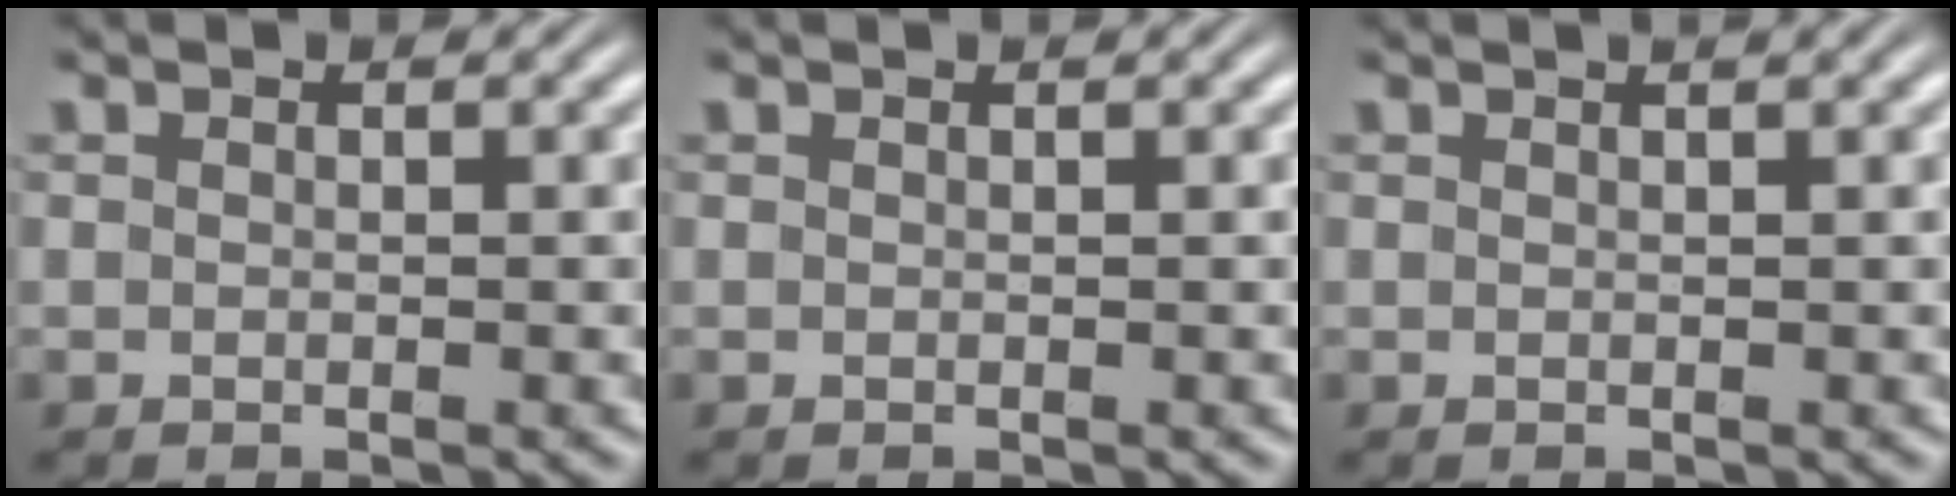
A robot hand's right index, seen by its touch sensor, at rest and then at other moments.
{"total": 0.0}
{"total": 0.8, "force": [0.7, -0.3, 0.4], "torque": [0.002, 0.004, 0.010]}